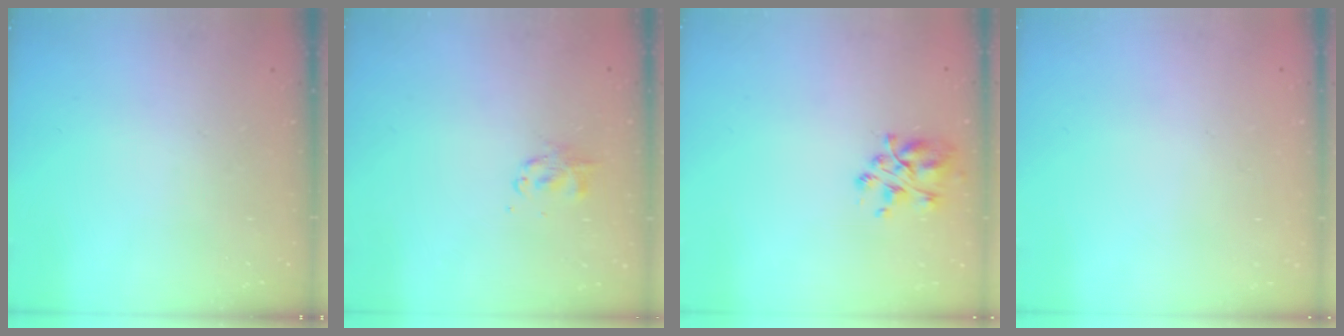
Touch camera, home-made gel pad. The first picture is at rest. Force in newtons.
{"total": 2.8, "press": 2.7, "slide": 0.4}
{"total": 5.8, "press": 5.7, "slide": 1.2}
{"total": 1.7, "press": 1.7, "slide": 0.2}